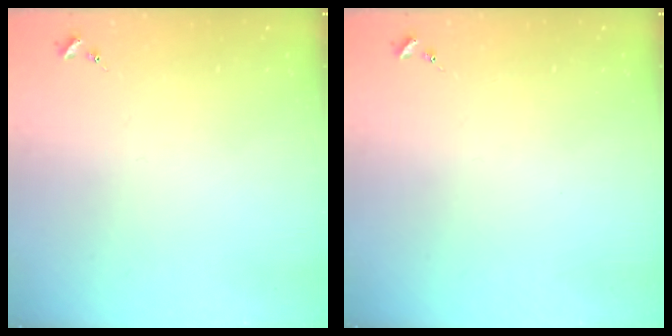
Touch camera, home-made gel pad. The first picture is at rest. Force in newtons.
{"total": 0.0}